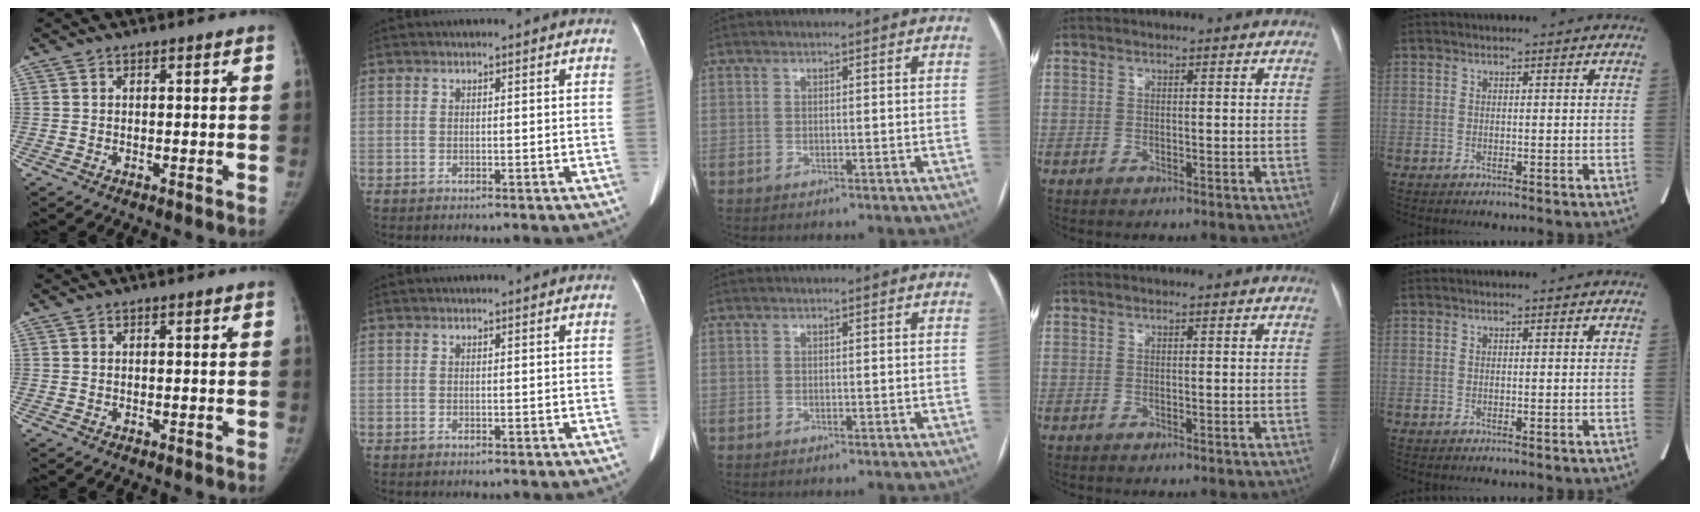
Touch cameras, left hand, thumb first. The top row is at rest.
{}